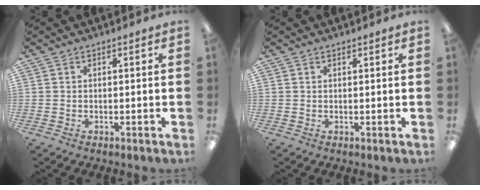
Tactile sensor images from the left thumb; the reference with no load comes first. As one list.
[{"total": 0.6, "force": [0.5, 0.1, 0.2], "torque": [-0.004, 0.001, 0.010]}]